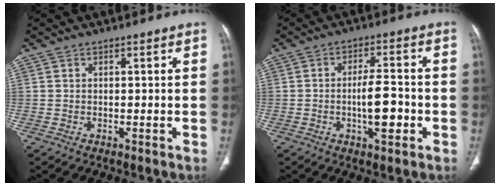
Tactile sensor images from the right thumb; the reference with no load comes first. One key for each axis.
{"total": 7.8, "fx": -1.9, "fy": 2.9, "fz": 7.0, "tx": -0.108, "ty": 0.013, "tz": -0.029}